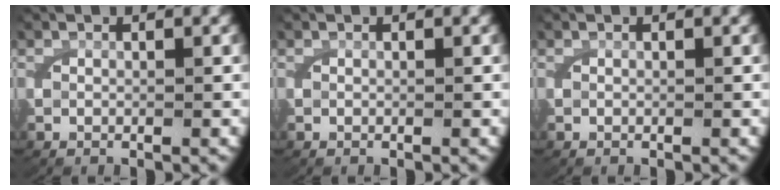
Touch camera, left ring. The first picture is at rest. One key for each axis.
{"total": 0.0}
{"total": 0.0}